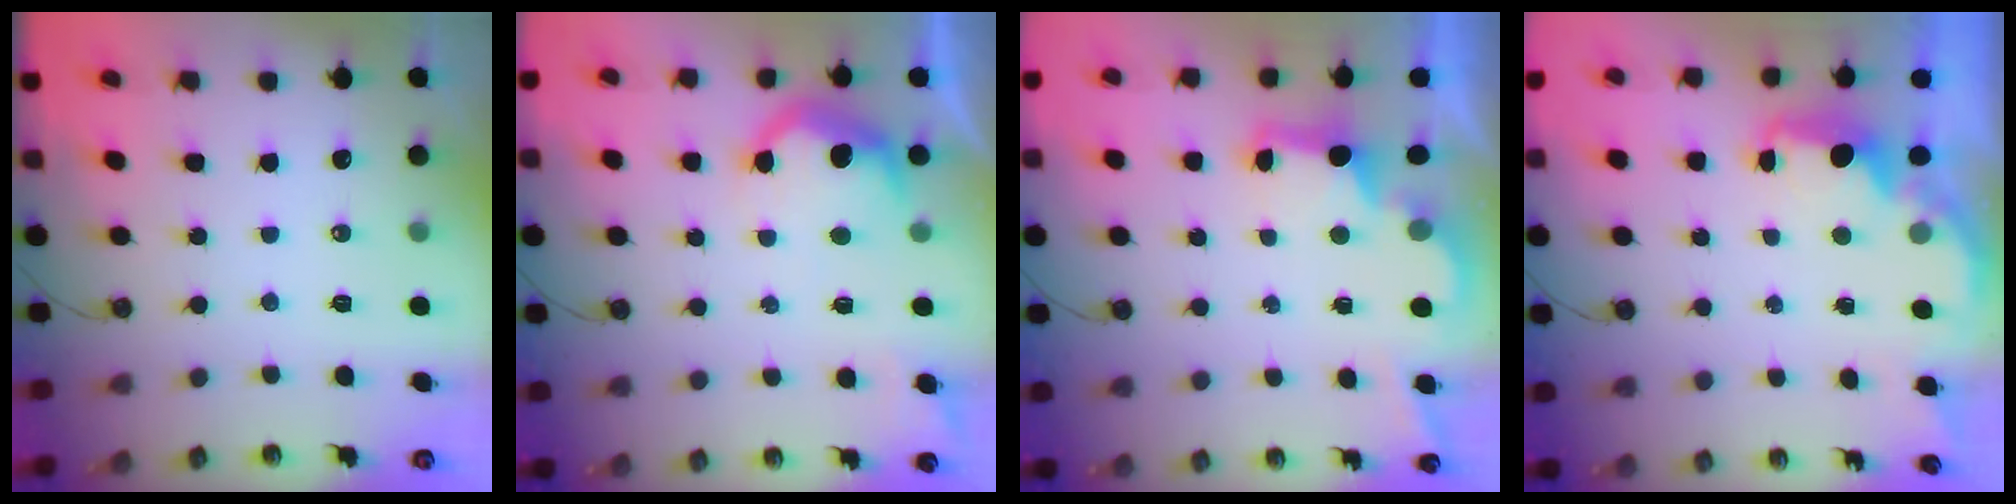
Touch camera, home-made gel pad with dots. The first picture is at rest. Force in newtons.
{"total": 12.6, "press": 12.5, "slide": 0.9}
{"total": 2.9, "press": 2.7, "slide": 0.9}
{"total": 2.3, "press": 2.2, "slide": 0.7}